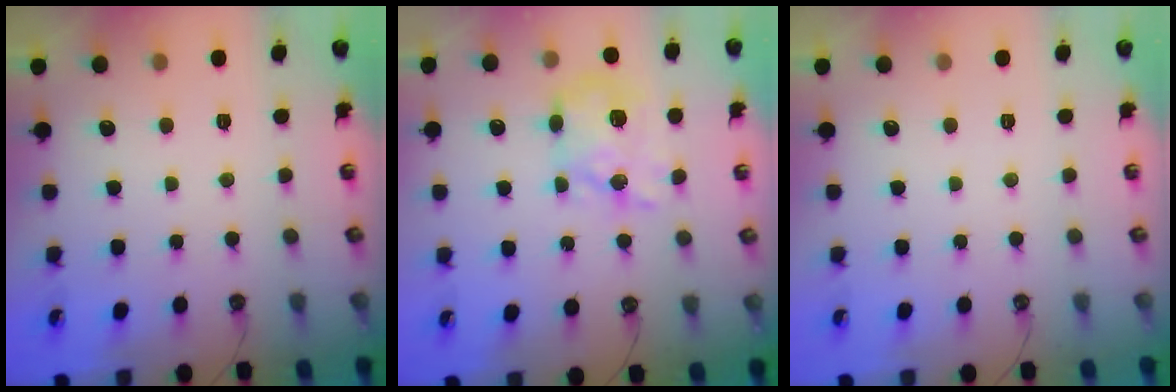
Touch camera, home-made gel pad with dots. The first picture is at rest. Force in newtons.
{"total": 12.2, "press": 12.1, "slide": 1.0}
{"total": 0.0}